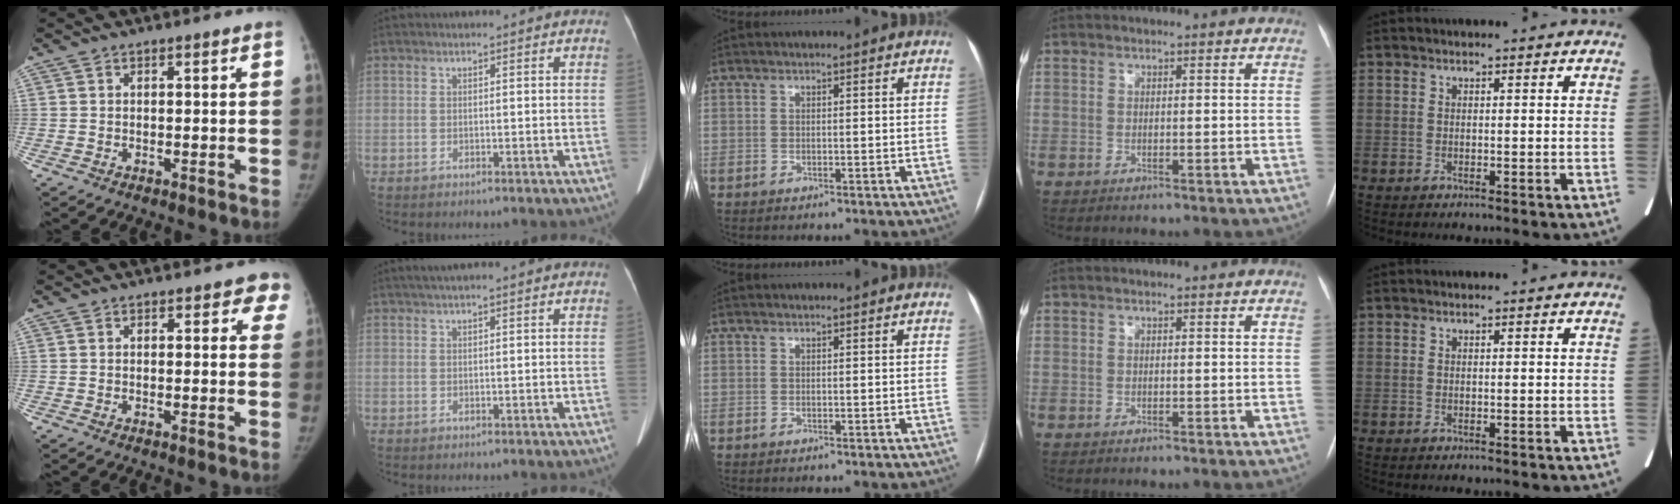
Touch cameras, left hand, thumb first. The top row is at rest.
{"thumb": {"total": 4.0, "force": [2.7, 2.1, 2.0], "torque": [0.017, -0.006, 0.017]}, "index": {"total": 3.1, "force": [2.3, -0.1, 2.0], "torque": [-0.033, 0.025, 0.042]}}